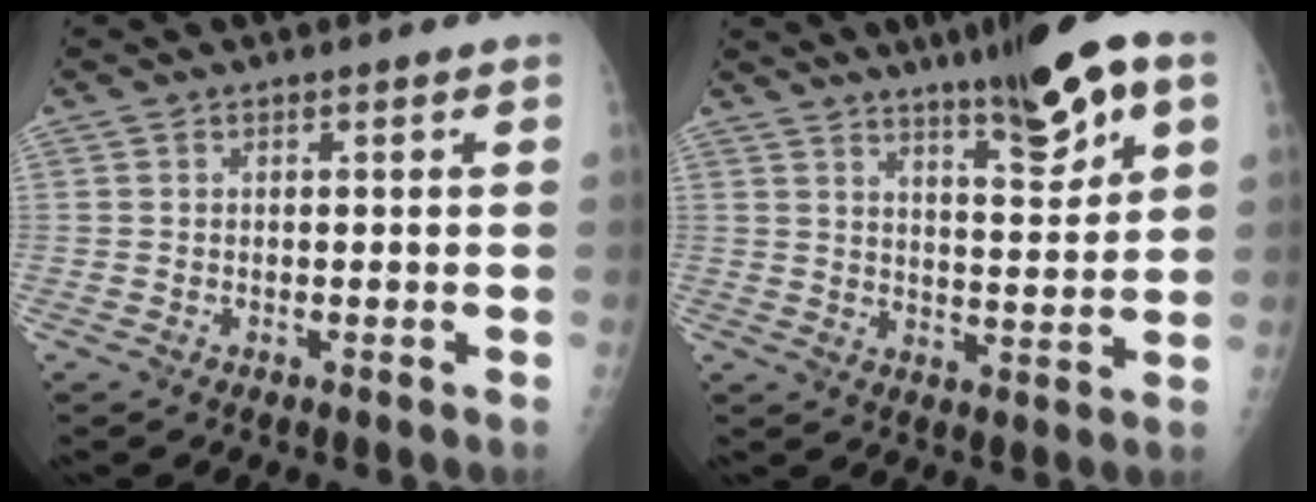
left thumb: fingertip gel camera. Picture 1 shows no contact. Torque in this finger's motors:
{"motor_torque": [1.18, 0.91, 0.93, -0.25, 0.33]}